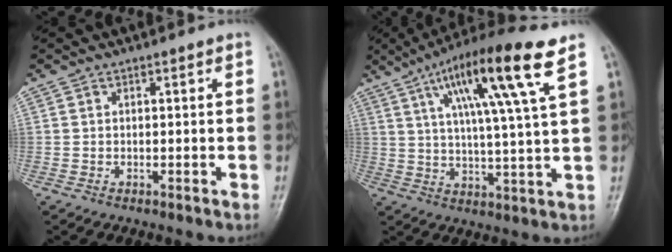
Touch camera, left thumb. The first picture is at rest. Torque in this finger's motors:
{"motor_torque": [0.64, 0.59, 1.93, -0.84, 0.22]}